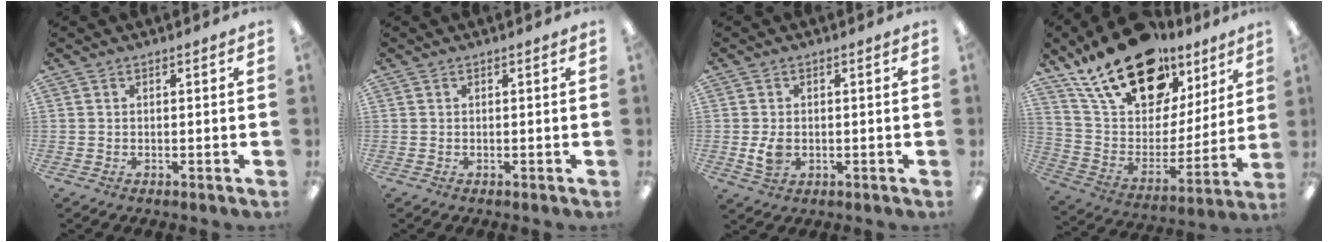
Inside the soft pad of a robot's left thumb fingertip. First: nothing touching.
{"total": 0.0}
{"total": 4.4, "force": [-0.3, 3.1, 3.0], "torque": [-0.051, -0.005, -0.010]}
{"total": 23.7, "force": [17.1, 11.6, 11.6], "torque": [-0.206, -0.102, 0.307]}